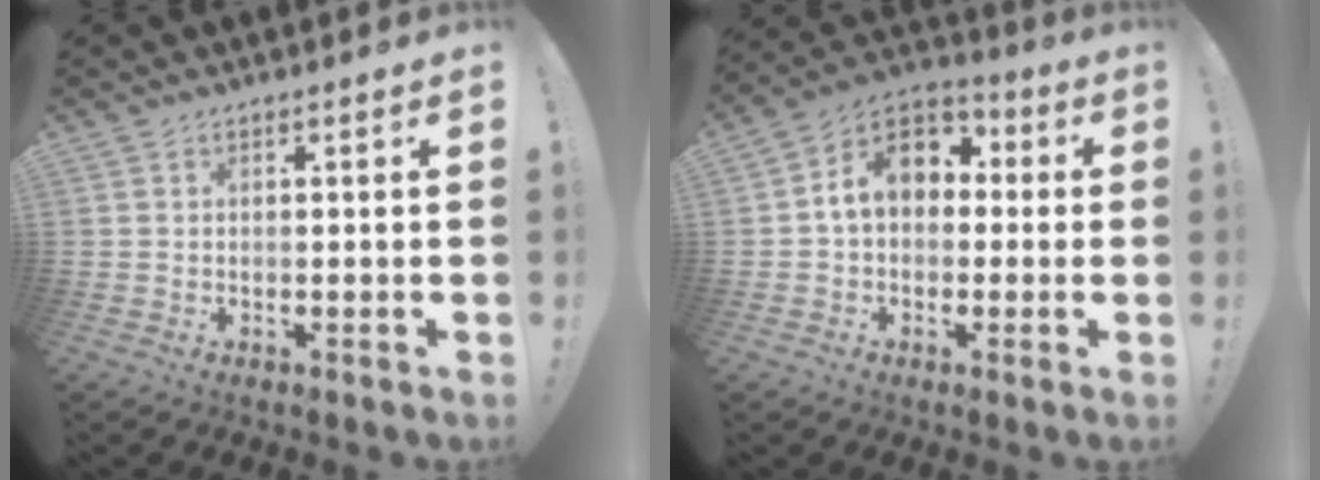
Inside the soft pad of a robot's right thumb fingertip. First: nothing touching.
{"total": 11.5, "force": [1.6, 8.7, 7.4], "torque": [-0.114, 0.017, 0.038]}